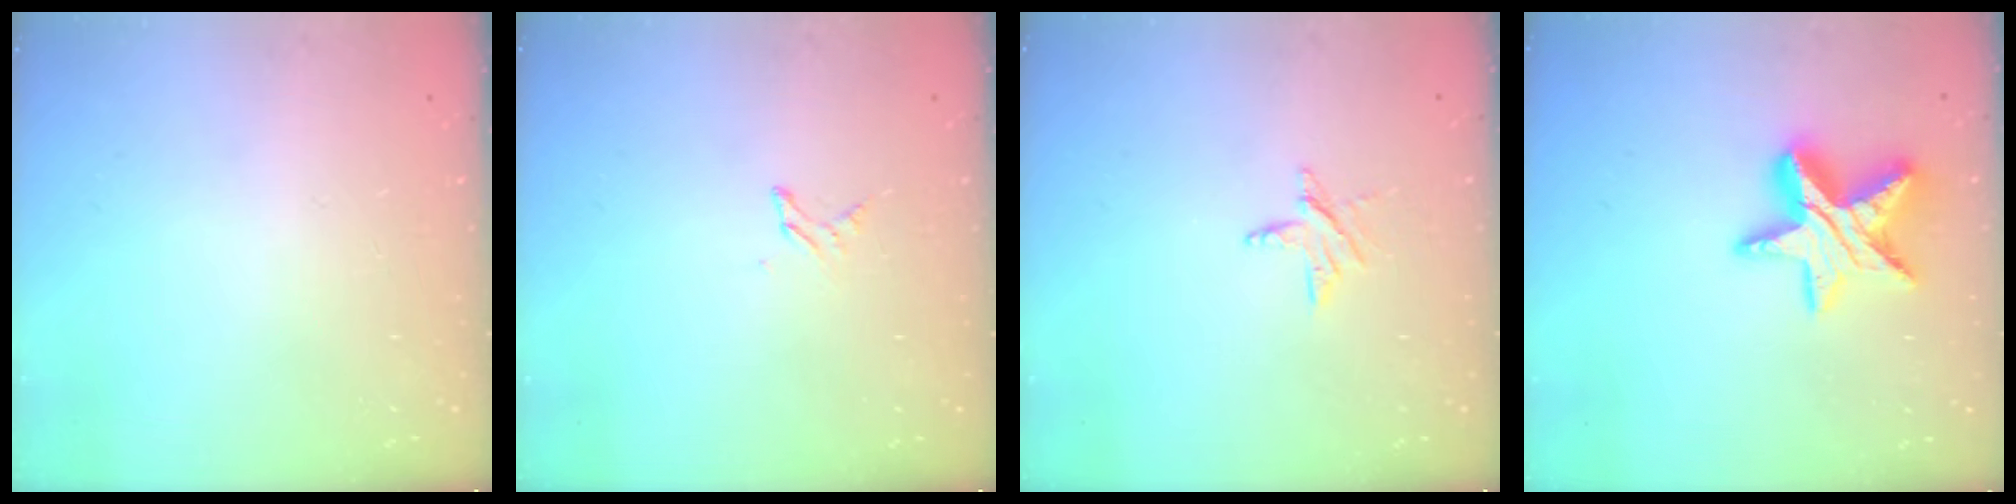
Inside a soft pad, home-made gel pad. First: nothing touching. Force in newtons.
{"total": 2.9, "press": 2.9, "slide": 0.3}
{"total": 4.6, "press": 4.6, "slide": 0.3}
{"total": 14.8, "press": 14.8, "slide": 1.1}